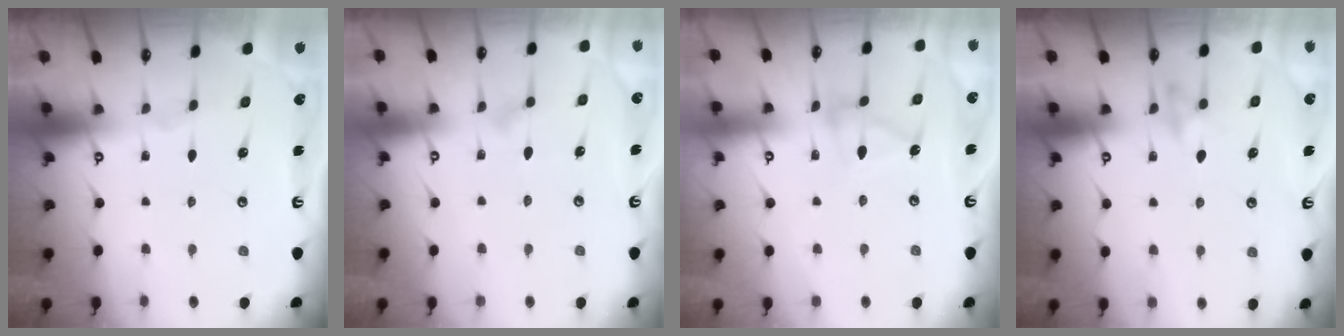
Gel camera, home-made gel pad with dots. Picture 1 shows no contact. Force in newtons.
{"total": 8.0, "press": 8.0, "slide": 0.5}
{"total": 8.2, "press": 8.1, "slide": 0.6}
{"total": 7.8, "press": 7.7, "slide": 1.4}